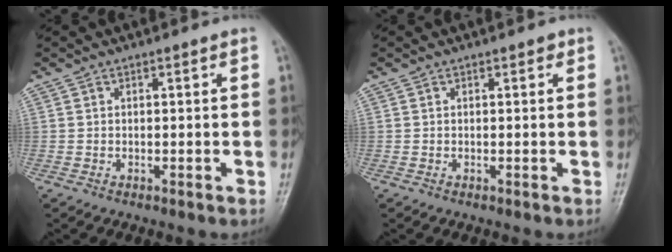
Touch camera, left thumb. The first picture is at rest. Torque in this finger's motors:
{"motor_torque": [0.31, -0.08, -0.14, -0.12, 0.00]}